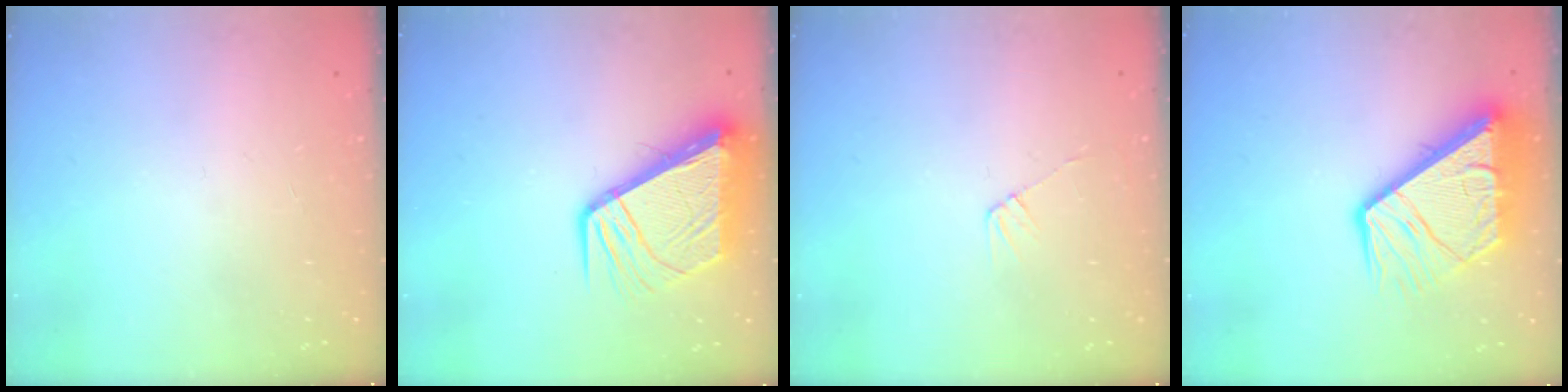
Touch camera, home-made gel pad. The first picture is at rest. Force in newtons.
{"total": 12.3, "press": 12.2, "slide": 1.6}
{"total": 5.2, "press": 5.2, "slide": 0.6}
{"total": 15.2, "press": 15.1, "slide": 1.7}